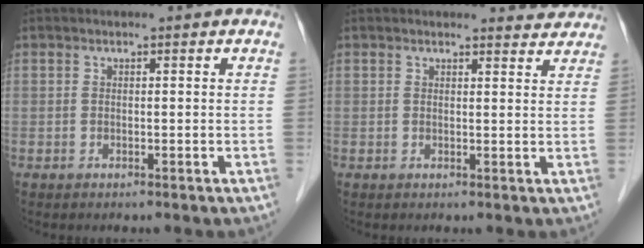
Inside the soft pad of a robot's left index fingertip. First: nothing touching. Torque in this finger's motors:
{"motor_torque": [0.31, -0.48, 0.10, -0.01]}